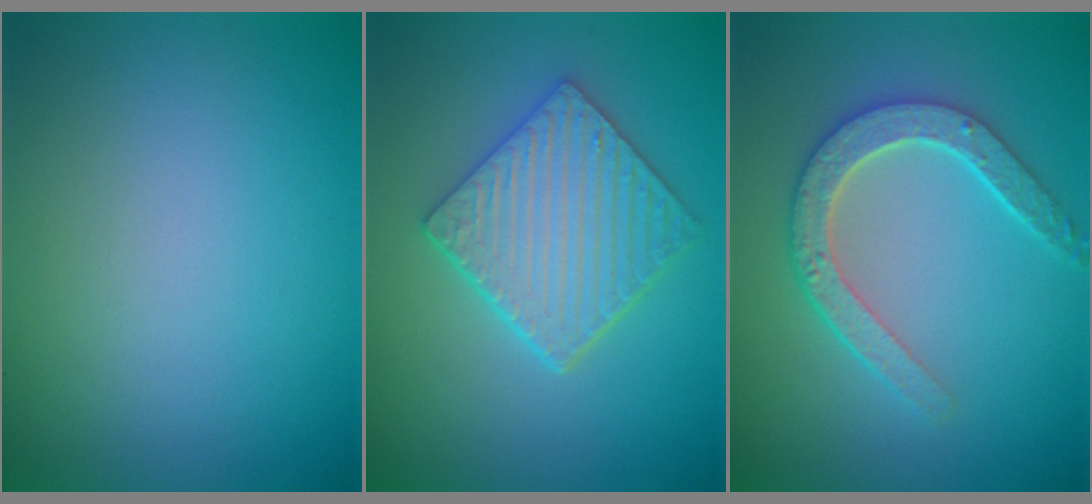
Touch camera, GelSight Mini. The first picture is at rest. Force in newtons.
{"total": 5.3, "press": 4.4, "slide": 2.9}
{"total": 4.5, "press": 3.6, "slide": 2.8}